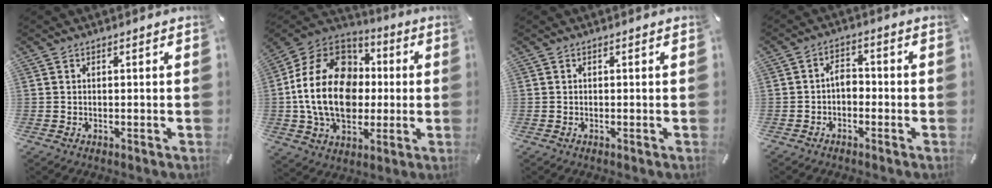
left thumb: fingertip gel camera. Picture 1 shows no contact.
{"total": 21.6, "force": [-1.2, 16.5, 13.9], "torque": [-0.295, 0.015, -0.020]}
{"total": 0.0}
{"total": 3.5, "force": [-1.4, 2.4, 2.1], "torque": [-0.040, 0.018, -0.027]}